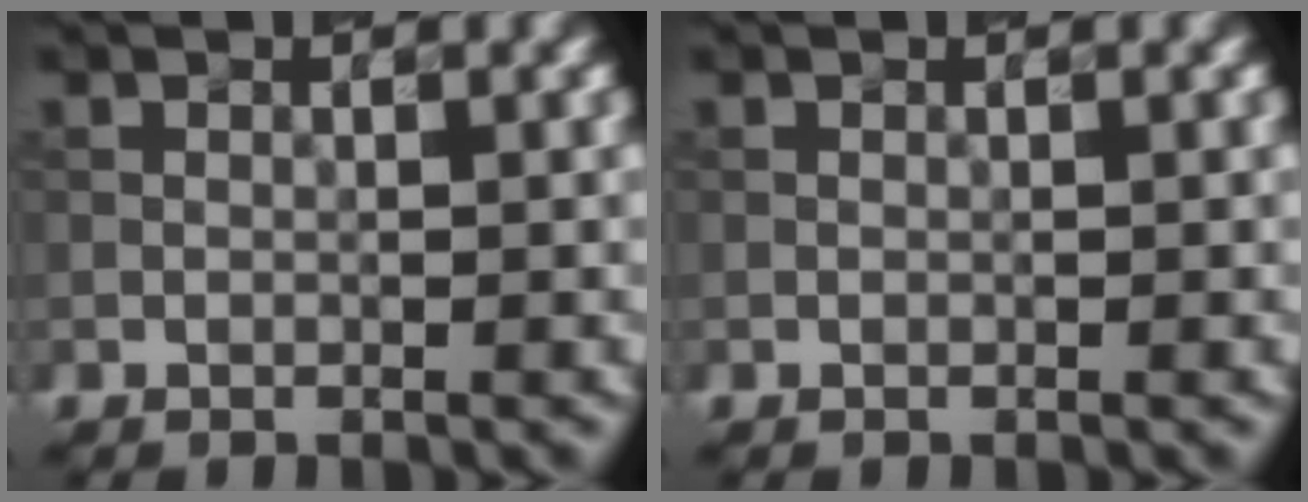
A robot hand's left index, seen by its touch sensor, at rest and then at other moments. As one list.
[{"total": 0.0}]